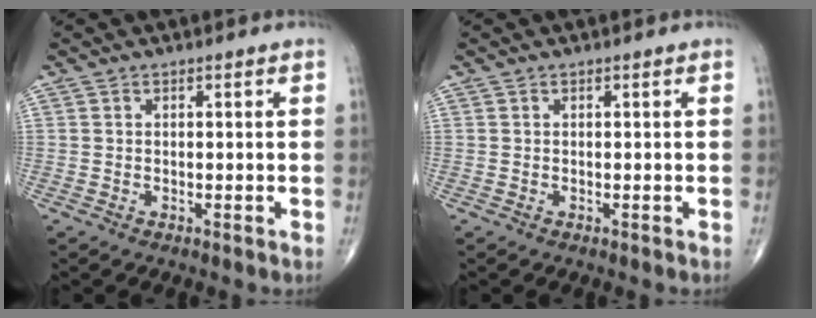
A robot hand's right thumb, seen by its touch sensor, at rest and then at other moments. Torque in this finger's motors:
{"motor_torque": [-0.03, 0.03, 0.03, 0.03, 0.02]}